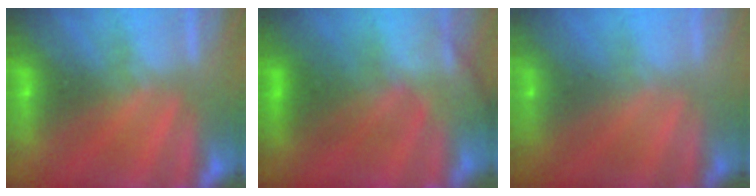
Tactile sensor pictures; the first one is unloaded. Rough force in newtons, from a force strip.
{"total": 2.6}
{"total": 9.1}